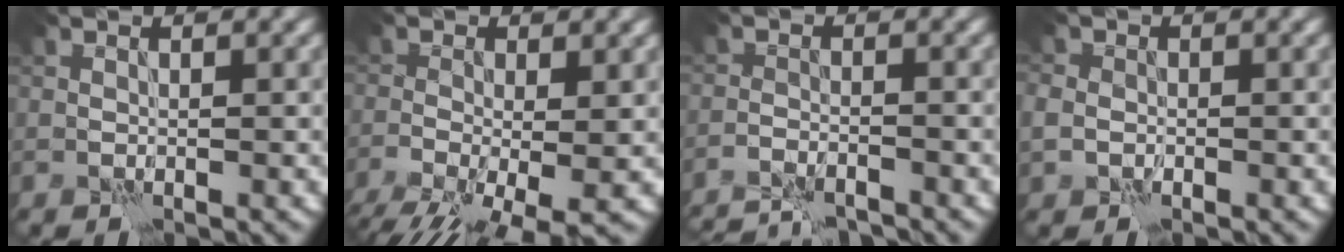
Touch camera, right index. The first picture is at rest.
{"total": 8.8, "force": [-4.3, 3.9, 6.6], "torque": [-0.112, -0.027, -0.061]}
{"total": 4.7, "force": [-4.5, 0.6, 1.1], "torque": [-0.022, -0.004, -0.073]}
{"total": 1.8, "force": [-0.4, 1.6, 0.7], "torque": [-0.011, -0.004, -0.010]}